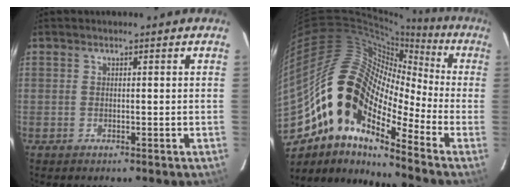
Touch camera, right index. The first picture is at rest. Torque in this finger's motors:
{"motor_torque": [1.11, -1.03, 1.05, 0.21]}